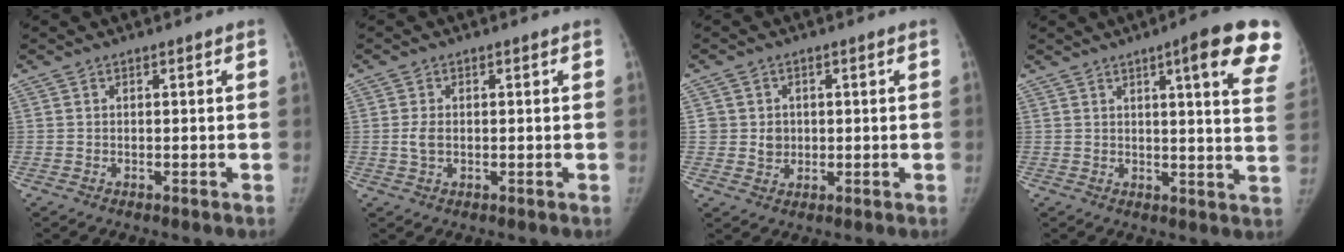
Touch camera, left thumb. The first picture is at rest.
{"total": 2.4, "force": [0.1, 1.6, 1.8], "torque": [-0.036, 0.000, 0.002]}
{"total": 3.5, "force": [0.3, 3.3, 1.1], "torque": [0.002, 0.001, 0.009]}
{"total": 15.8, "force": [8.9, 2.2, 12.9], "torque": [-0.143, -0.031, 0.096]}